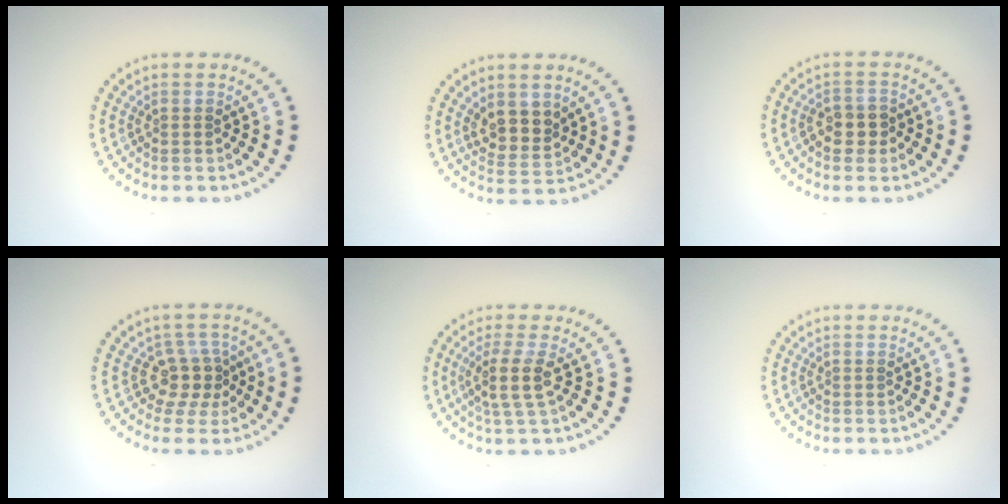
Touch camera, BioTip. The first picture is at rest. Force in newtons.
{"total": 3.0, "press": 2.6, "slide": 1.4}
{"total": 2.0, "press": 1.9, "slide": 0.4}
{"total": 2.9, "press": 2.2, "slide": 1.9}
{"total": 2.8, "press": 2.3, "slide": 1.6}
{"total": 0.0}